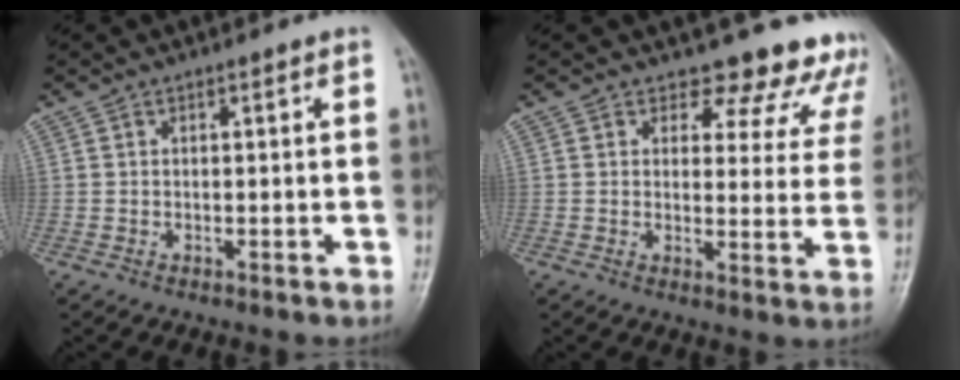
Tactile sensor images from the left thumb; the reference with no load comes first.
{"total": 13.3, "force": [12.1, 5.6, 0.7], "torque": [0.052, -0.090, 0.105]}